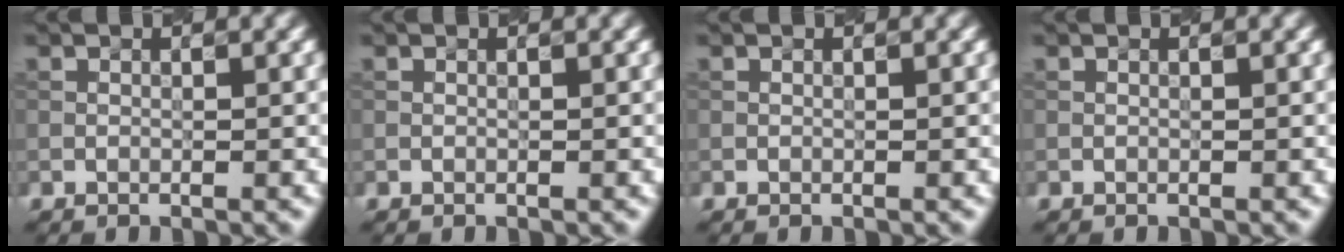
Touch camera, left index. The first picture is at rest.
{"total": 0.0}
{"total": 0.0}
{"total": 0.0}